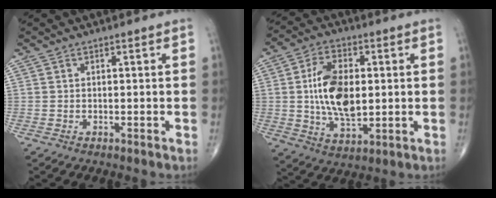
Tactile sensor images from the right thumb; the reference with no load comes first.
{"total": 13.5, "force": [0.9, 7.5, 11.3], "torque": [-0.195, -0.004, 0.019]}